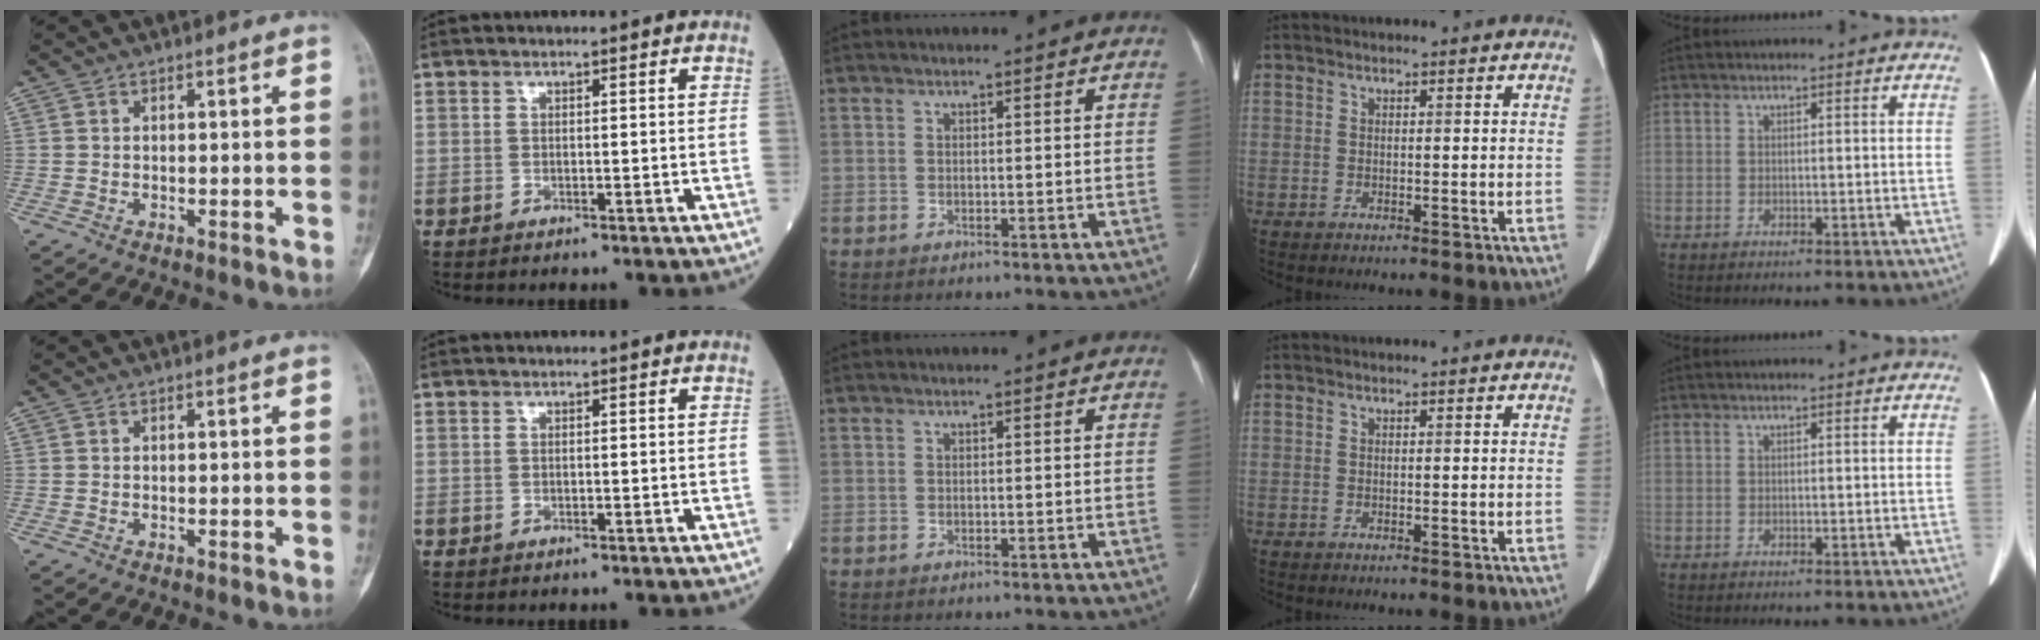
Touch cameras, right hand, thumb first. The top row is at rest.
{}